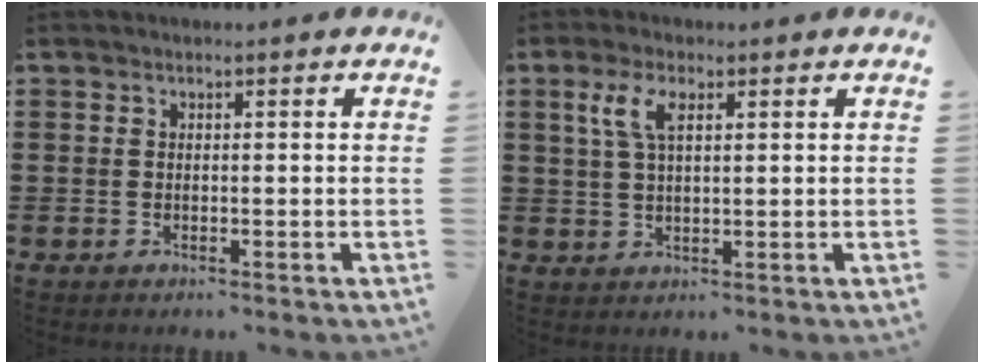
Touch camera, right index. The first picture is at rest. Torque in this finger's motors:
{"motor_torque": [0.79, 0.11, 0.19, 0.08]}